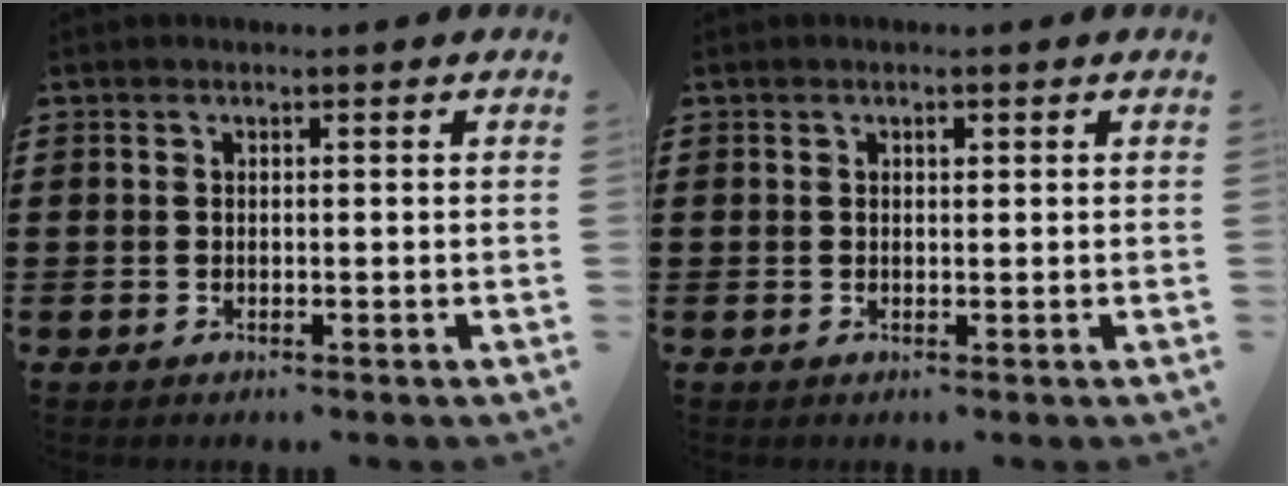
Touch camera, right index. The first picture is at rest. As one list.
[{"total": 0.7, "force": [0.3, 0.4, 0.4], "torque": [-0.010, 0.001, 0.006]}]